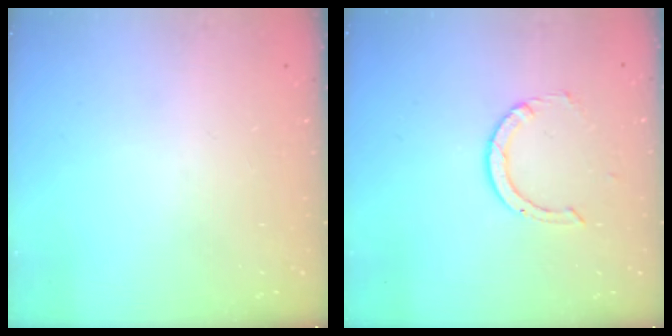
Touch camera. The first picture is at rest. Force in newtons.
{"total": 1.7, "press": 1.7, "slide": 0.1}